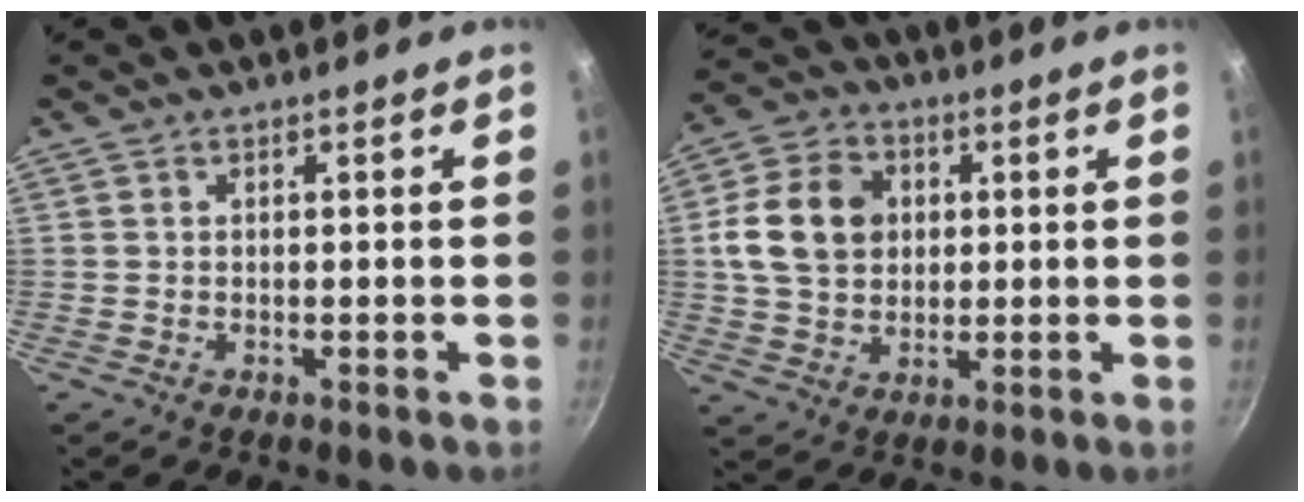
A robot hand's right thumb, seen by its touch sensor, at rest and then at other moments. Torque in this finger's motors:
{"motor_torque": [-0.11, 2.05, 1.08, -0.23, 0.18]}